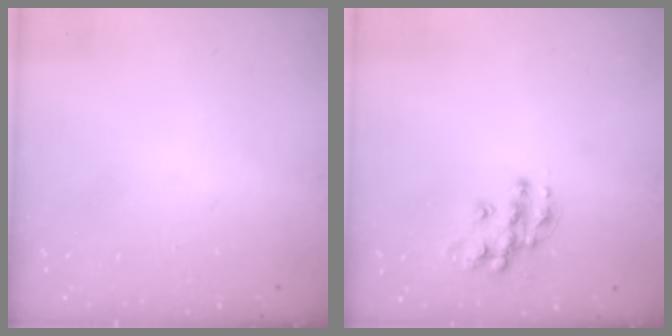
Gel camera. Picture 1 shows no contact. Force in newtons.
{"total": 11.8, "press": 11.8, "slide": 0.7}